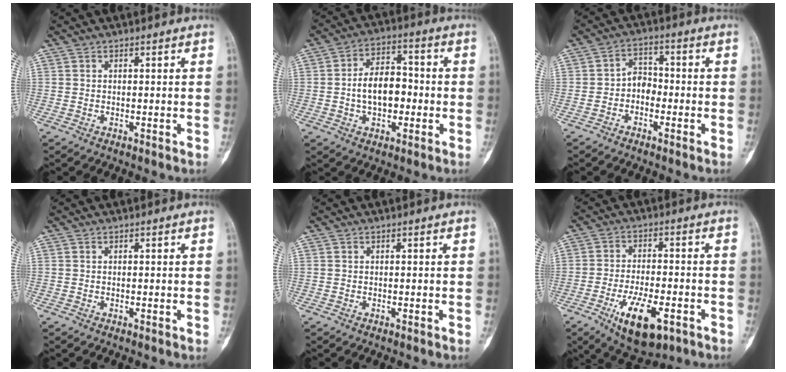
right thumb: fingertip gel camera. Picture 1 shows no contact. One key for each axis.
{"total": 10.2, "fx": -1.0, "fy": 6.4, "fz": 7.8, "tx": -0.109, "ty": 0.026, "tz": -0.022}
{"total": 4.1, "fx": -1.5, "fy": 3.0, "fz": 2.3, "tx": -0.018, "ty": 0.024, "tz": -0.039}
{"total": 0.0}
{"total": 0.0}
{"total": 12.1, "fx": -5.4, "fy": 5.2, "fz": 9.4, "tx": -0.152, "ty": 0.011, "tz": -0.081}